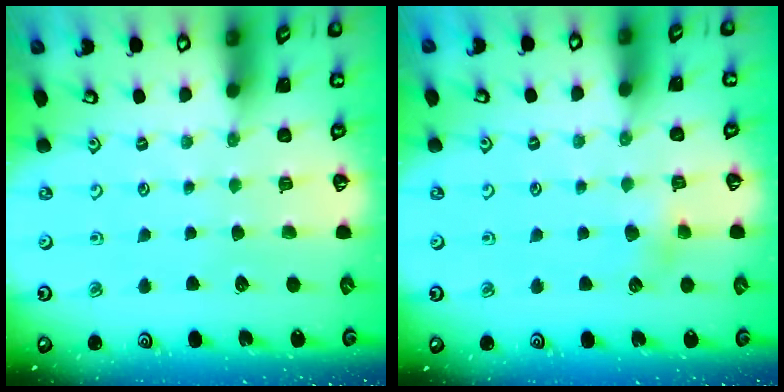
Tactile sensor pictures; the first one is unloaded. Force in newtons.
{"total": 3.3, "press": 3.2, "slide": 0.9}